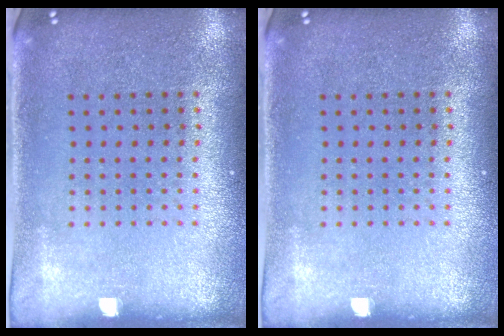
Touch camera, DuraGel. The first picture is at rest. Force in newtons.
{"total": 0.0}